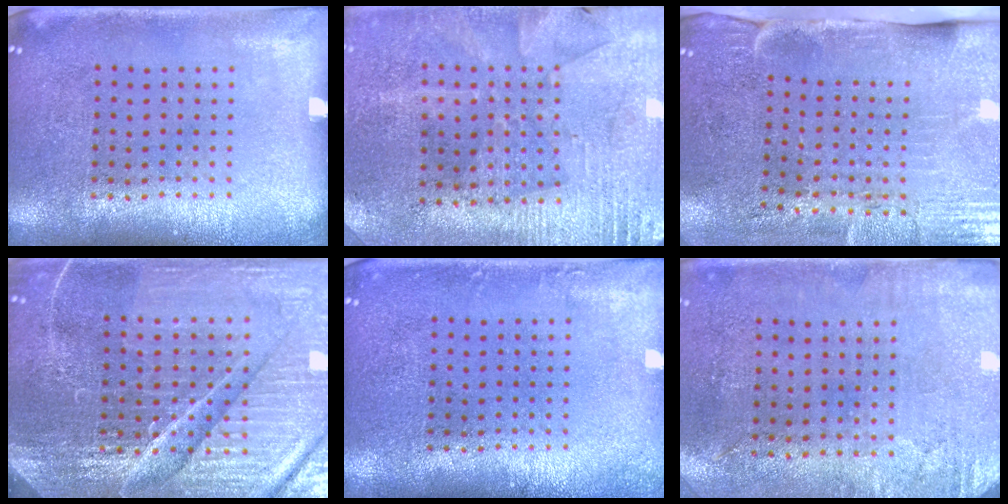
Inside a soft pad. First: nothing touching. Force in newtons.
{"total": 2.9, "press": 2.8, "slide": 0.8}
{"total": 4.6, "press": 3.7, "slide": 2.7}
{"total": 6.1, "press": 5.5, "slide": 2.7}
{"total": 0.7, "press": 0.7, "slide": 0.1}
{"total": 2.9, "press": 2.4, "slide": 1.7}